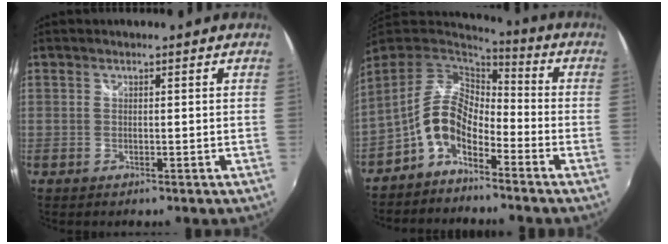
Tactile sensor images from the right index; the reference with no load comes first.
{"total": 9.3, "force": [-4.9, 4.6, 6.4], "torque": [-0.131, 0.016, -0.100]}